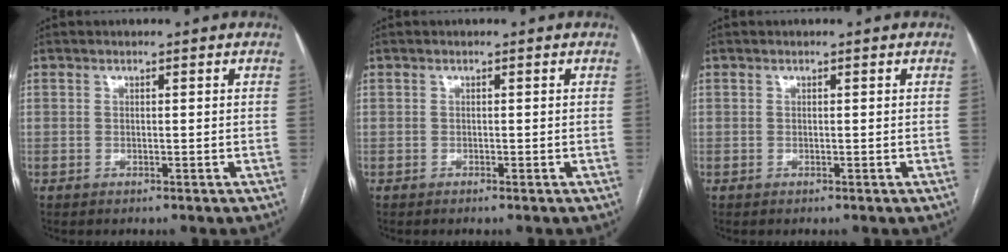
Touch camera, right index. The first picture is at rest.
{"total": 0.0}
{"total": 0.0}